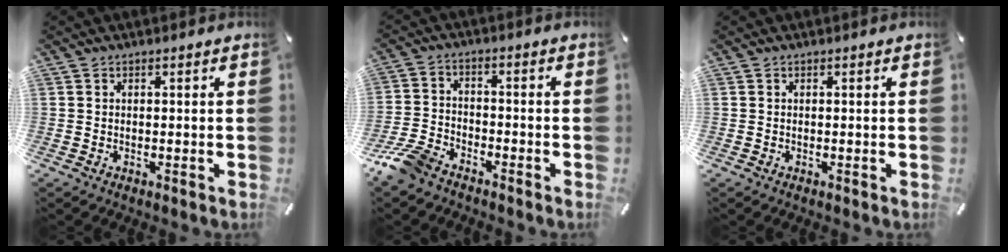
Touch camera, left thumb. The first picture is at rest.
{"total": 8.2, "force": [-6.7, 3.5, 3.3], "torque": [-0.084, 0.023, -0.133]}
{"total": 0.0}